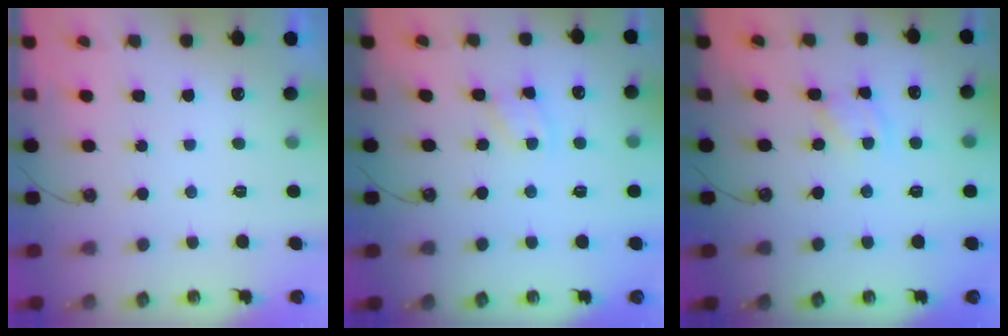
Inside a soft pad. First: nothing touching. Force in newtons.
{"total": 2.7, "press": 2.7, "slide": 0.4}
{"total": 2.4, "press": 2.4, "slide": 0.2}